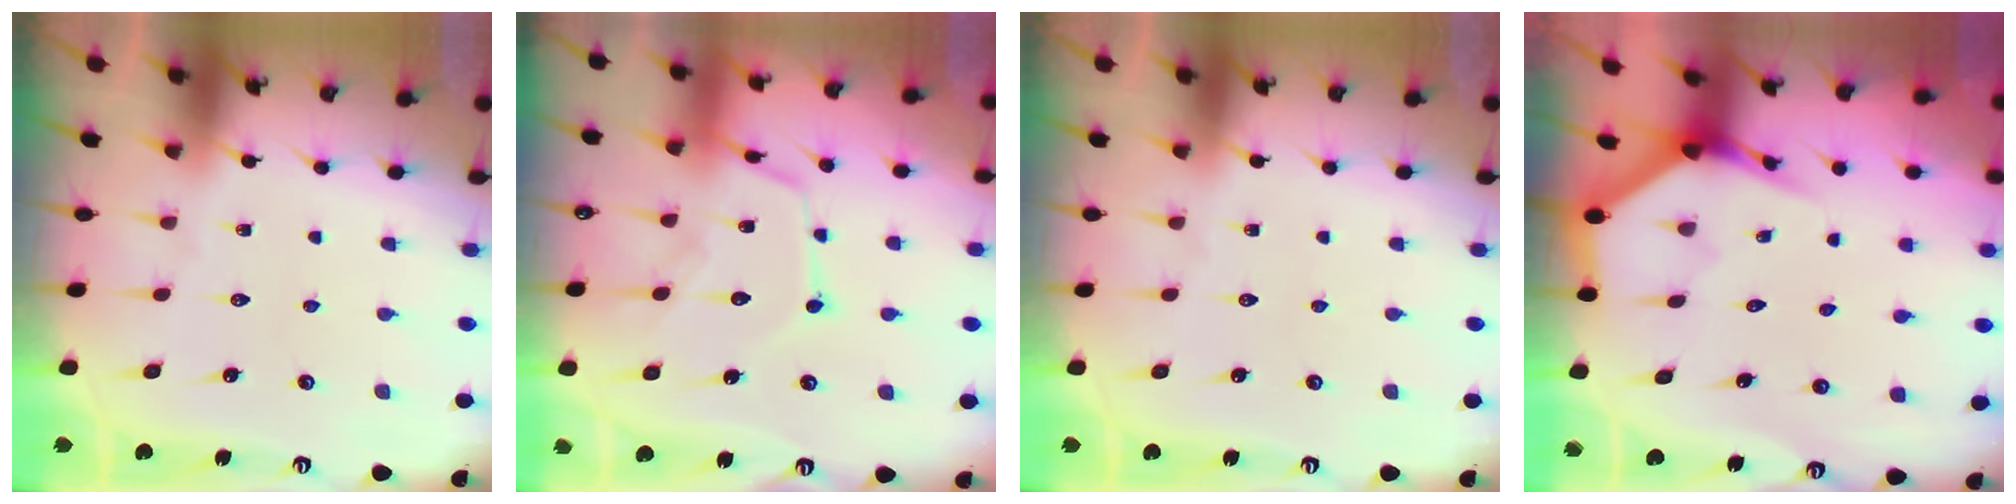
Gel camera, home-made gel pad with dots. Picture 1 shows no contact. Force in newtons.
{"total": 12.1, "press": 12.1, "slide": 1.0}
{"total": 0.0}
{"total": 4.0, "press": 4.0, "slide": 0.2}